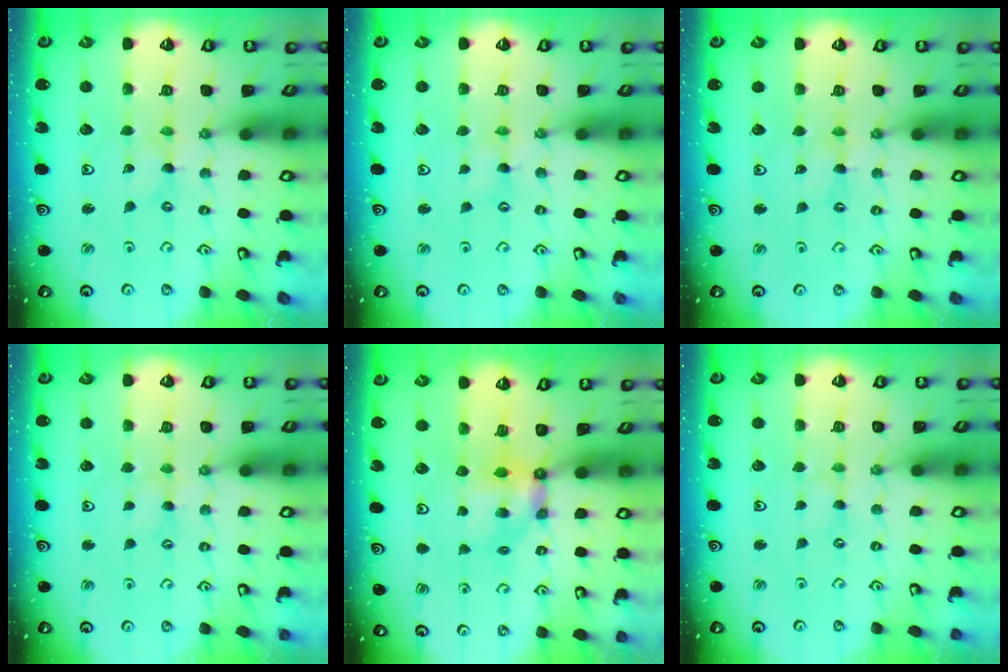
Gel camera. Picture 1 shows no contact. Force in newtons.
{"total": 0.0}
{"total": 1.2, "press": 1.1, "slide": 0.3}
{"total": 1.7, "press": 1.7, "slide": 0.2}
{"total": 6.1, "press": 6.1, "slide": 0.2}
{"total": 0.8, "press": 0.8, "slide": 0.1}